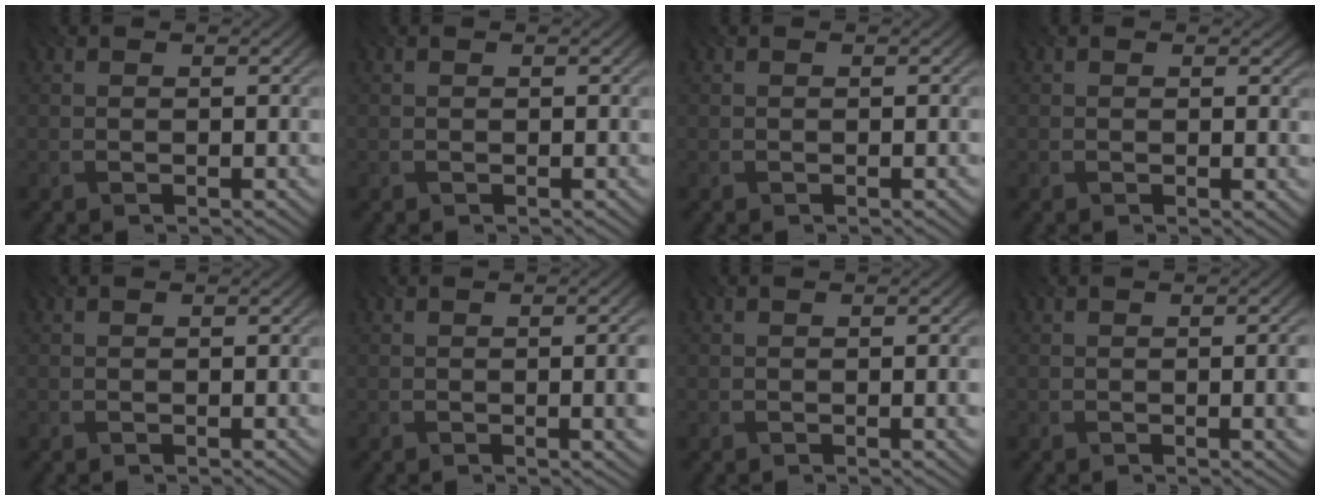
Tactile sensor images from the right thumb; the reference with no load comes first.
{"total": 0.0}
{"total": 0.0}
{"total": 1.2, "force": [0.5, 0.6, 0.9], "torque": [-0.015, -0.003, 0.006]}
{"total": 0.0}
{"total": 3.7, "force": [-0.4, 0.7, 3.6], "torque": [-0.042, 0.004, -0.004]}
{"total": 1.3, "force": [-0.2, -0.1, 1.3], "torque": [-0.018, 0.002, -0.004]}
{"total": 3.0, "force": [-0.4, 0.4, 2.9], "torque": [-0.035, 0.006, -0.005]}